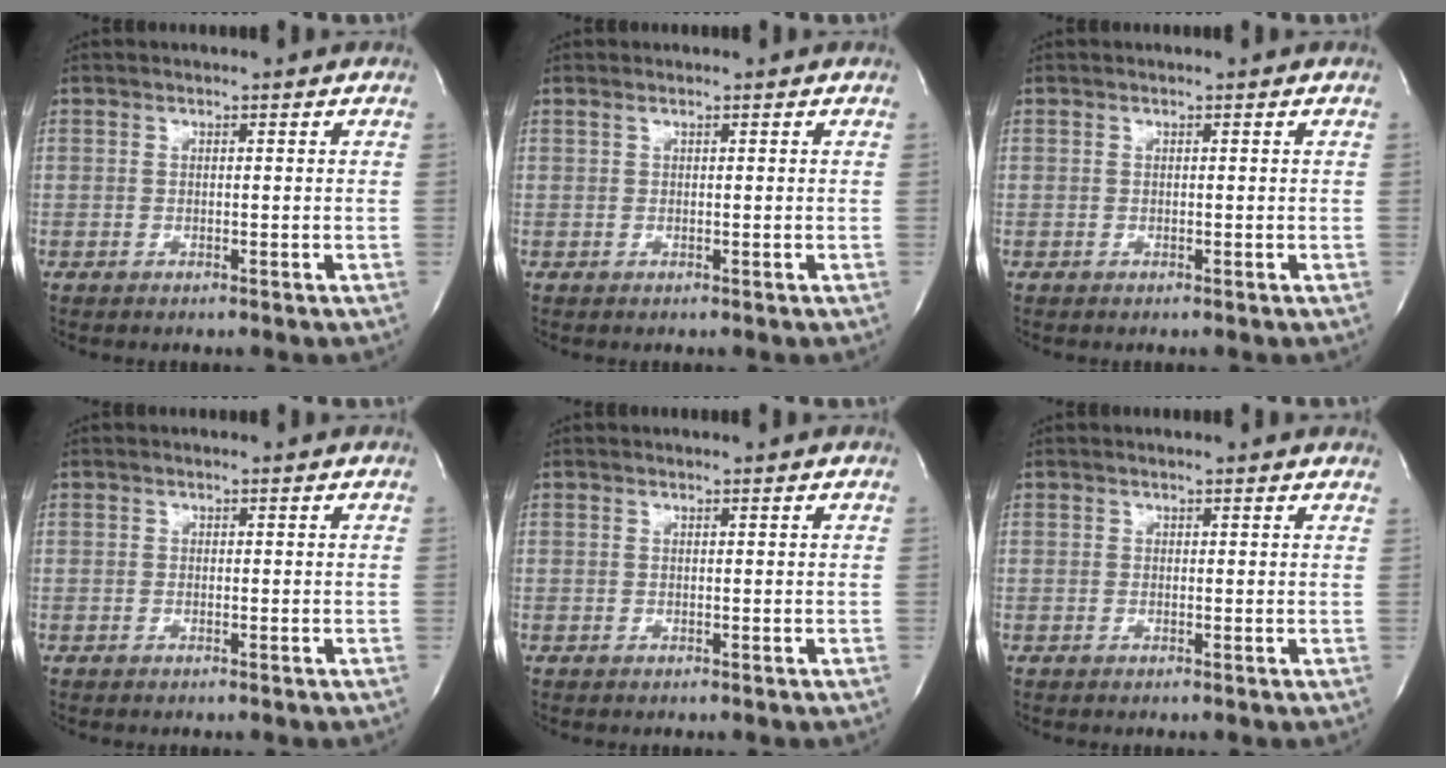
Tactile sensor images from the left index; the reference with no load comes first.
{"total": 0.0}
{"total": 0.0}
{"total": 0.0}
{"total": 0.0}
{"total": 3.4, "force": [3.1, 0.5, 1.2], "torque": [-0.019, 0.008, 0.022]}